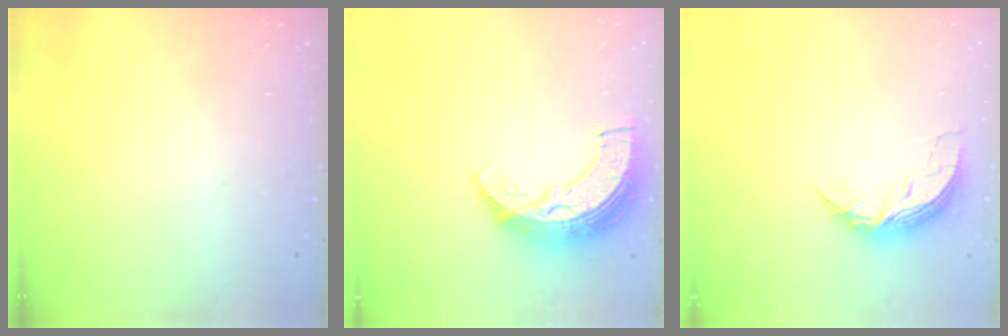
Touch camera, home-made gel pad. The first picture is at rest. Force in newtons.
{"total": 12.2, "press": 12.2, "slide": 0.9}
{"total": 8.0, "press": 8.0, "slide": 0.6}